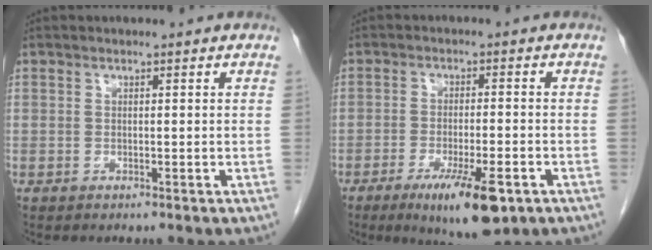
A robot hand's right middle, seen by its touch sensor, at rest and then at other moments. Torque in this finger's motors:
{"motor_torque": [1.10, -1.04, 0.15, 0.08]}